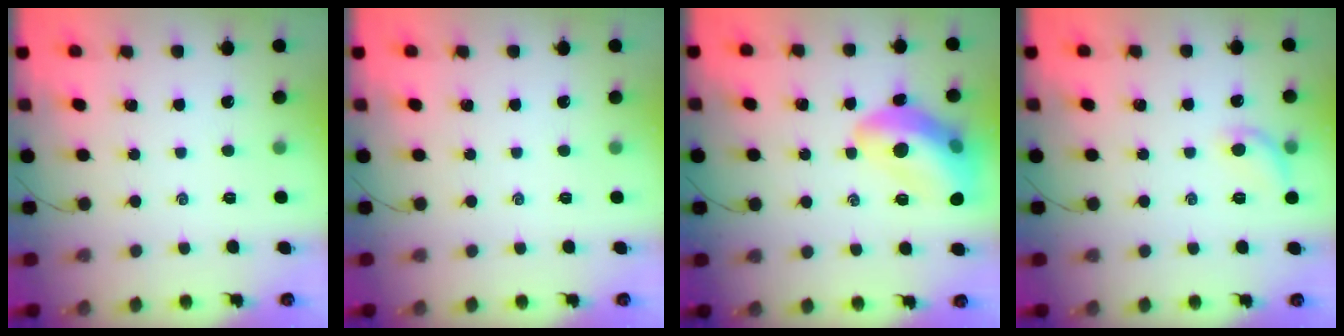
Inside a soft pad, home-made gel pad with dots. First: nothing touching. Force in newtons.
{"total": 0.0}
{"total": 17.0, "press": 16.9, "slide": 2.0}
{"total": 7.4, "press": 7.3, "slide": 1.3}